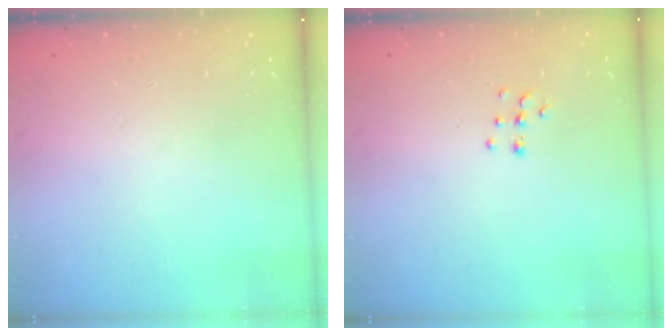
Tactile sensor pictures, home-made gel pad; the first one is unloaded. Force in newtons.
{"total": 5.8, "press": 5.8, "slide": 0.4}